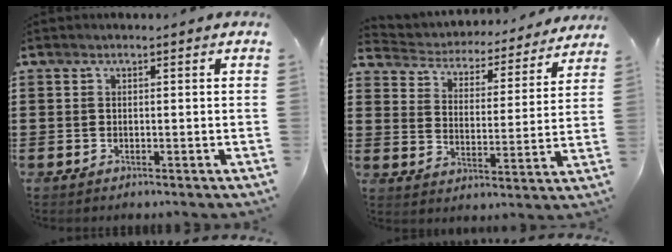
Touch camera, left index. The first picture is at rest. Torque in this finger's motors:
{"motor_torque": [1.25, -0.64, 0.60, 0.07]}